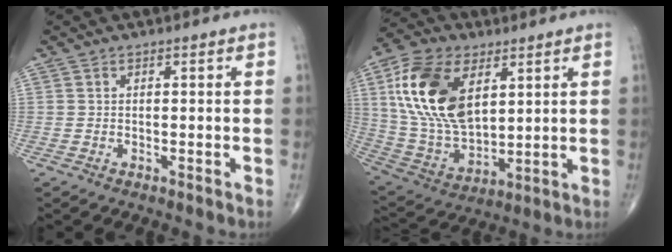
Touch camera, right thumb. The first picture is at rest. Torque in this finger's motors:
{"motor_torque": [0.60, 4.10, 1.93, 0.71, 0.26]}